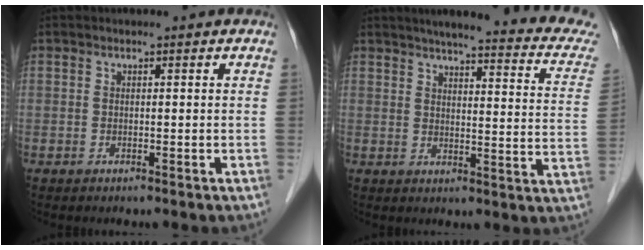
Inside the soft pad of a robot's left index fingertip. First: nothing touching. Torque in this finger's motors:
{"motor_torque": [-0.47, -0.67, 0.24, 0.05]}